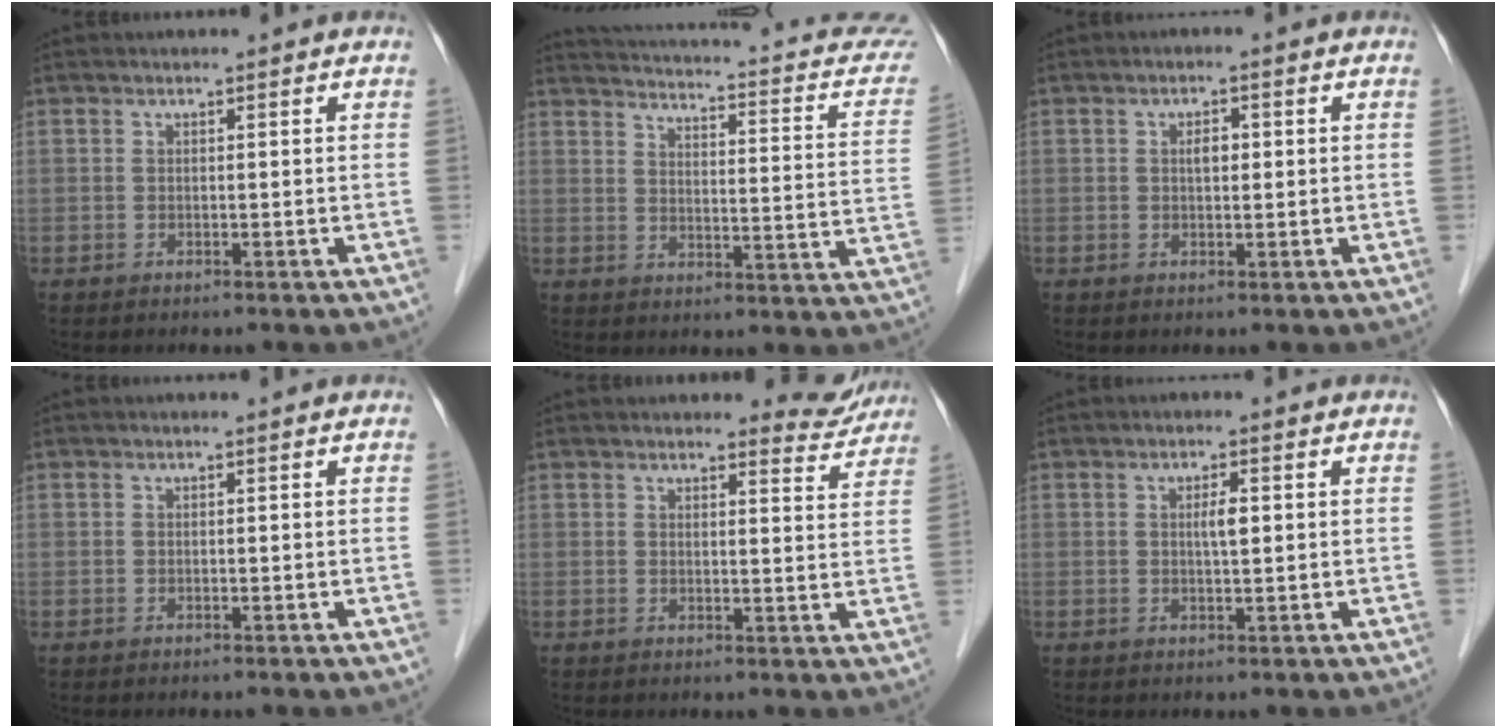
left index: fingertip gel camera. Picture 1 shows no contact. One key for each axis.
{"total": 16.7, "fx": 12.7, "fy": 4.3, "fz": 10.0, "tx": -0.133, "ty": -0.016, "tz": 0.124}
{"total": 1.8, "fx": 0.3, "fy": 0.8, "fz": 1.6, "tx": -0.026, "ty": 0.003, "tz": 0.005}
{"total": 0.0}
{"total": 4.5, "fx": 4.4, "fy": 0.7, "fz": -0.1, "tx": 0.008, "ty": -0.023, "tz": 0.038}
{"total": 2.1, "fx": 0.3, "fy": 0.3, "fz": 2.0, "tx": -0.034, "ty": 0.001, "tz": 0.006}